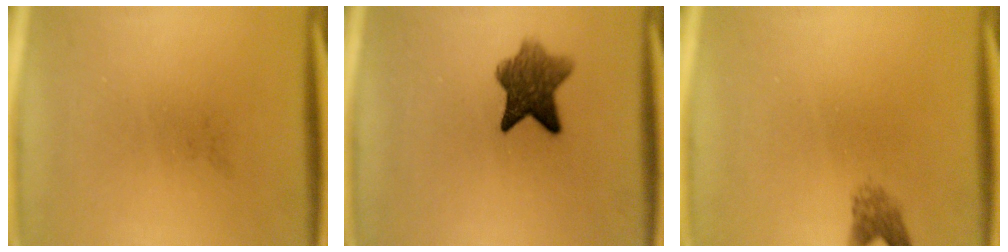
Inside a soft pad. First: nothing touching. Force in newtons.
{"total": 7.2}
{"total": 2.1}